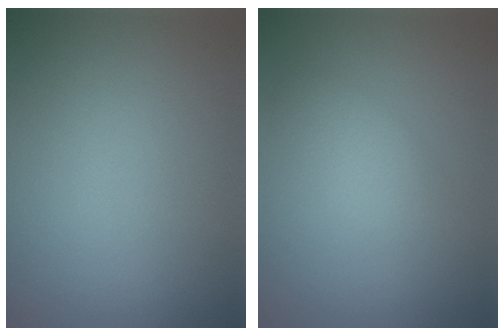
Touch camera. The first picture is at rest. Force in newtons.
{"total": 2.1, "press": 2.1, "slide": 0.1}